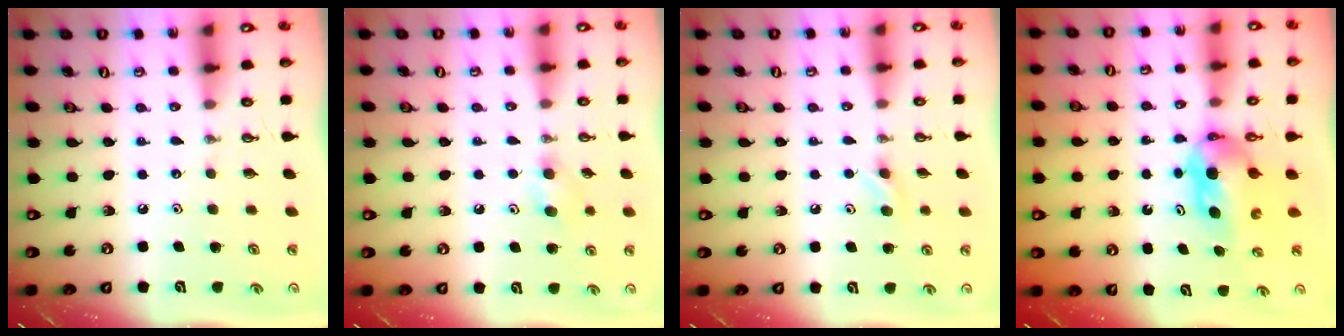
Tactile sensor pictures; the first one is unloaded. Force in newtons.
{"total": 6.2, "press": 6.1, "slide": 0.8}
{"total": 5.1, "press": 4.9, "slide": 1.4}
{"total": 6.4, "press": 4.6, "slide": 4.4}